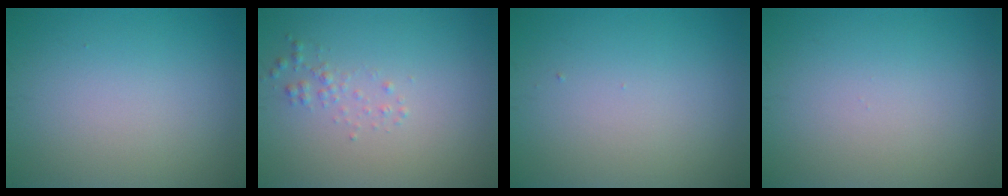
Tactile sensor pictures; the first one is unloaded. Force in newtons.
{"total": 1.1, "press": 1.1, "slide": 0.0}
{"total": 0.0}
{"total": 0.0}